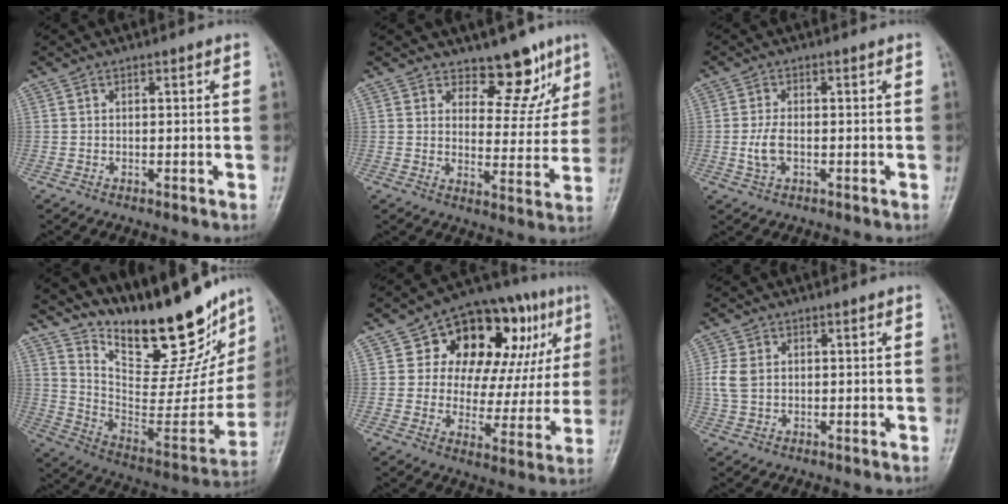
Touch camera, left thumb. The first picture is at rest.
{"total": 8.7, "force": [6.4, 4.9, 3.3], "torque": [0.004, -0.042, 0.095]}
{"total": 3.8, "force": [-0.8, 2.1, 3.0], "torque": [-0.066, 0.005, -0.016]}
{"total": 27.6, "force": [21.4, 9.4, 14.6], "torque": [-0.184, -0.115, 0.332]}
{"total": 21.6, "force": [8.3, 12.8, 15.3], "torque": [-0.147, 0.007, 0.118]}
{"total": 4.5, "force": [0.5, 3.4, 2.8], "torque": [-0.057, 0.007, 0.010]}